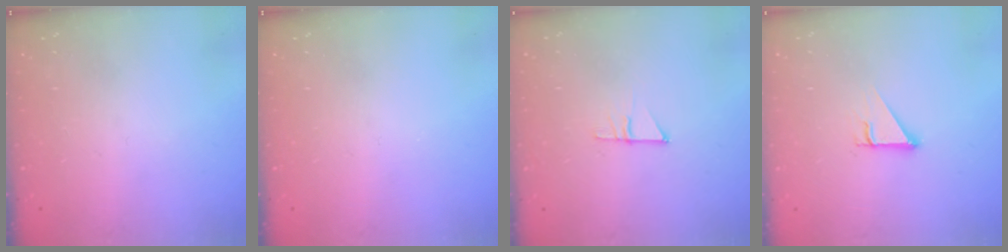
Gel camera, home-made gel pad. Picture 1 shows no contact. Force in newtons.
{"total": 0.0}
{"total": 7.0, "press": 7.0, "slide": 0.5}
{"total": 2.5, "press": 2.5, "slide": 0.1}